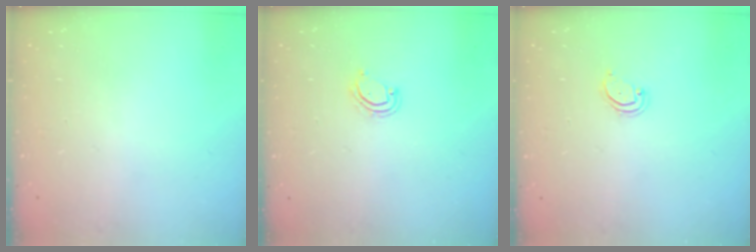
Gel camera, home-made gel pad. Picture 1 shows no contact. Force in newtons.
{"total": 3.5, "press": 3.4, "slide": 0.3}
{"total": 2.5, "press": 2.5, "slide": 0.2}